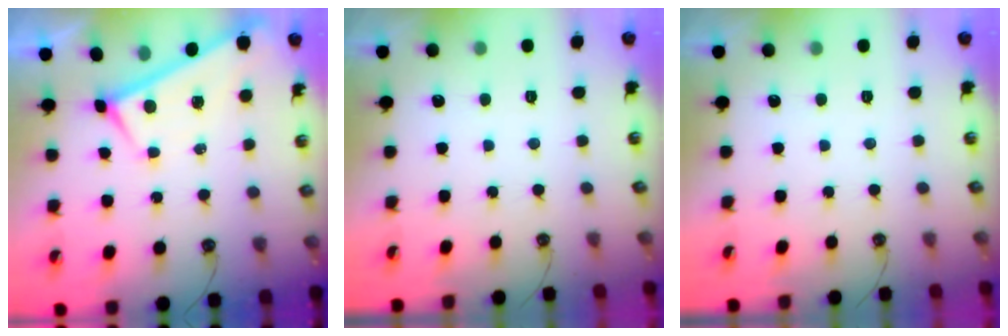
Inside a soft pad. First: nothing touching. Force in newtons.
{"total": 0.0}
{"total": 0.0}